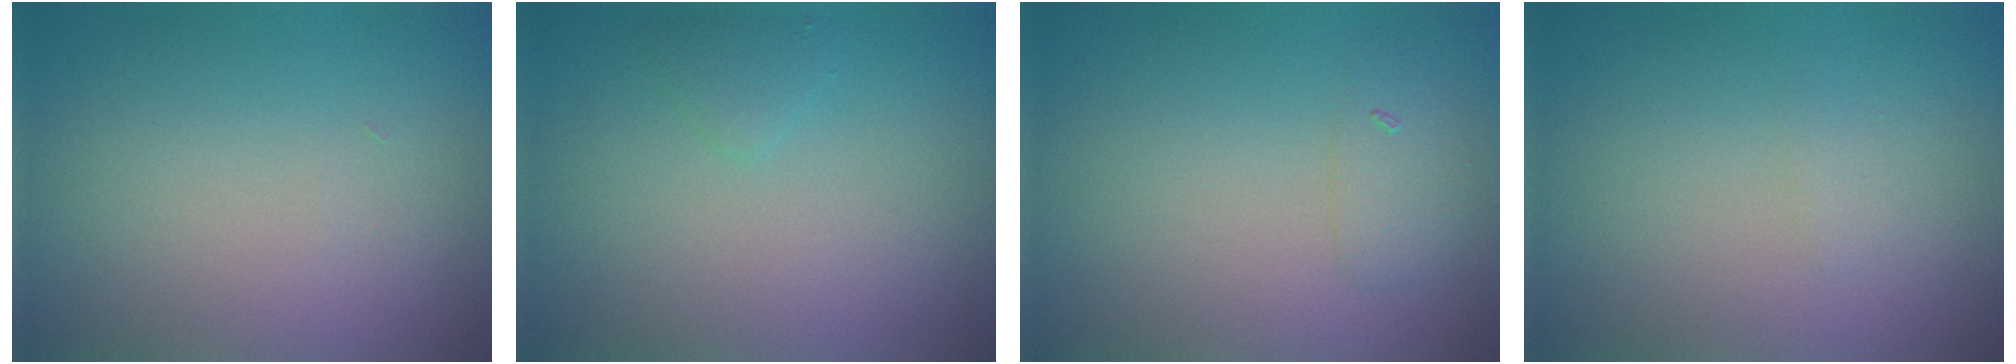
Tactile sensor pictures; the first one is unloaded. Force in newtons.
{"total": 1.0, "press": 1.0, "slide": 0.1}
{"total": 1.5, "press": 1.5, "slide": 0.0}
{"total": 0.5, "press": 0.5, "slide": 0.0}